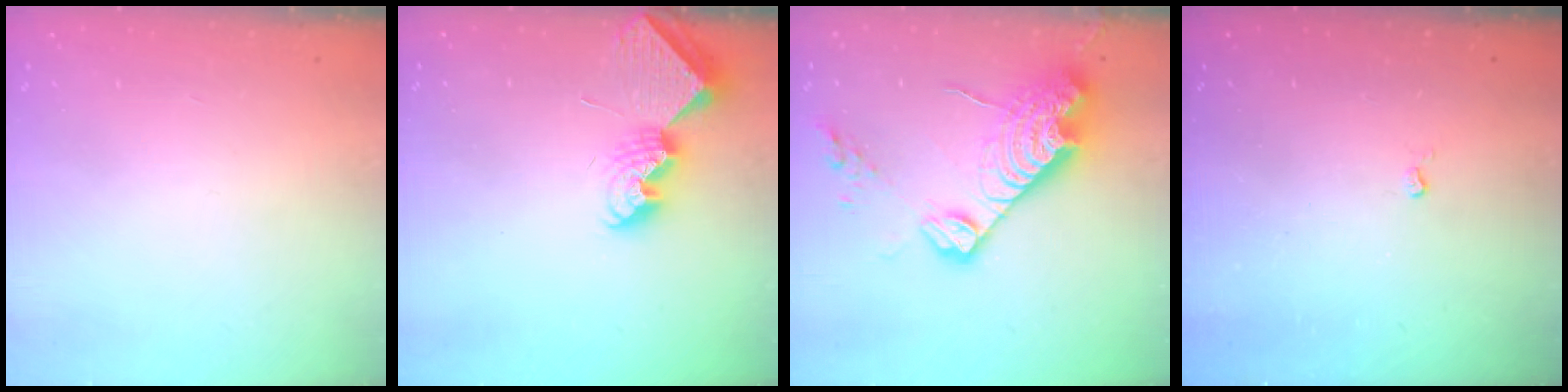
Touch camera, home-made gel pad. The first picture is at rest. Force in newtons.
{"total": 8.4, "press": 8.4, "slide": 0.4}
{"total": 17.5, "press": 17.4, "slide": 1.6}
{"total": 2.6, "press": 2.6, "slide": 0.4}